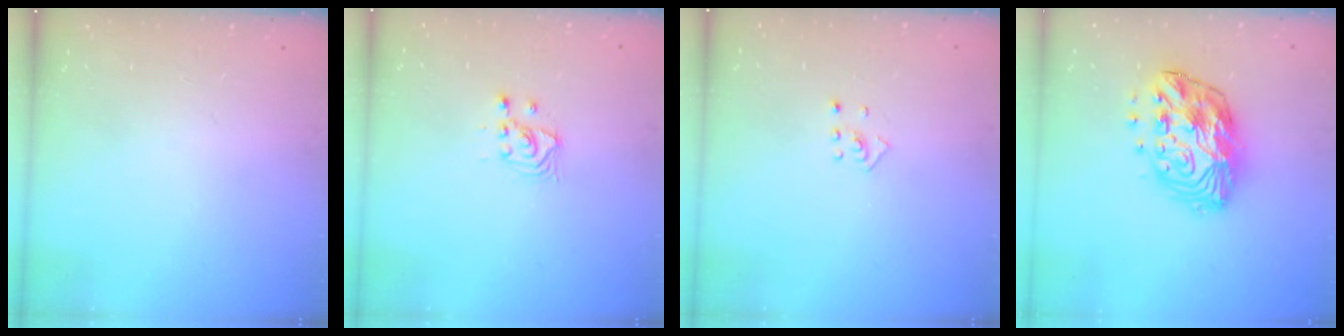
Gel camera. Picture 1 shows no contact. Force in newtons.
{"total": 3.8, "press": 3.8, "slide": 0.4}
{"total": 2.0, "press": 1.9, "slide": 0.8}
{"total": 15.1, "press": 15.1, "slide": 0.7}